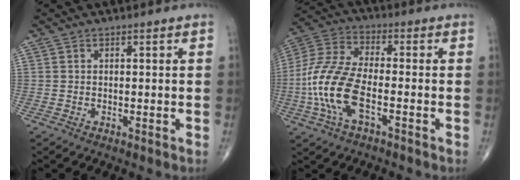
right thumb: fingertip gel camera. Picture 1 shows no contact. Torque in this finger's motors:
{"motor_torque": [2.62, 2.39, 1.20, 0.11, 0.39]}